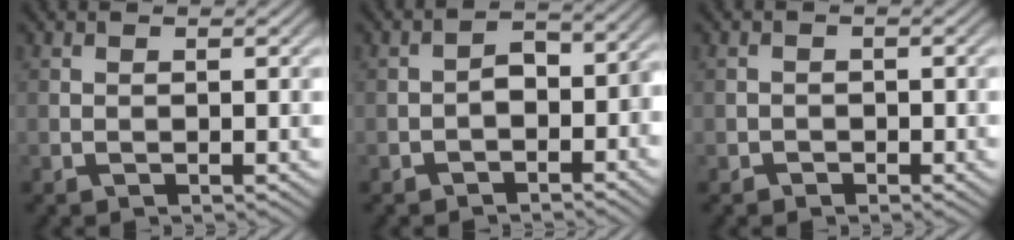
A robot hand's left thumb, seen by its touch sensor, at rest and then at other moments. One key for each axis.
{"total": 4.0, "fx": -1.7, "fy": 2.4, "fz": 2.6, "tx": -0.035, "ty": 0.006, "tz": -0.038}
{"total": 1.3, "fx": -0.6, "fy": 1.1, "fz": 0.1, "tx": 0.009, "ty": -0.002, "tz": -0.012}